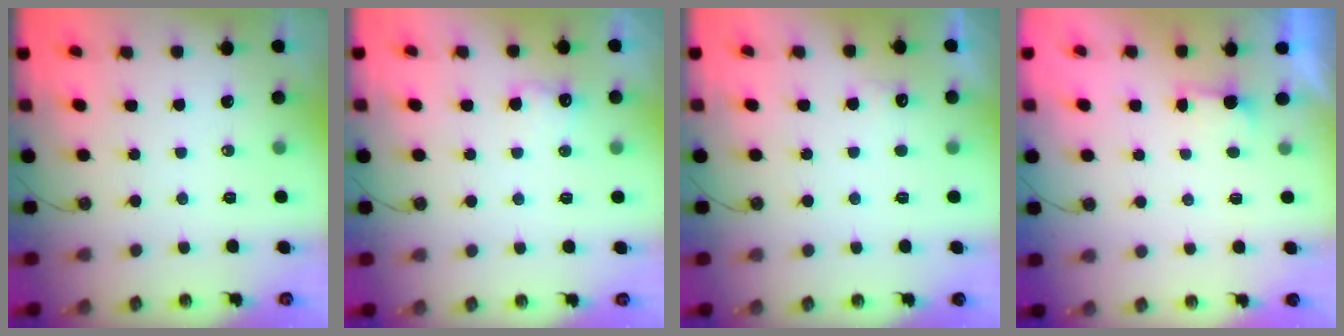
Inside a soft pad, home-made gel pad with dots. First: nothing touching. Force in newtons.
{"total": 6.6, "press": 6.5, "slide": 1.1}
{"total": 4.5, "press": 4.4, "slide": 1.0}
{"total": 1.3, "press": 1.1, "slide": 0.7}